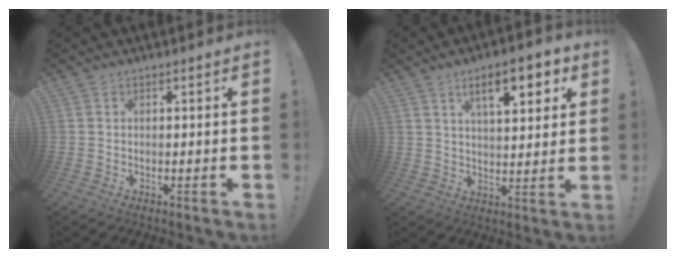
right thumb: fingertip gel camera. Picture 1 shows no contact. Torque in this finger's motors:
{"motor_torque": [-0.21, 0.59, 0.92, 0.43, 0.03]}